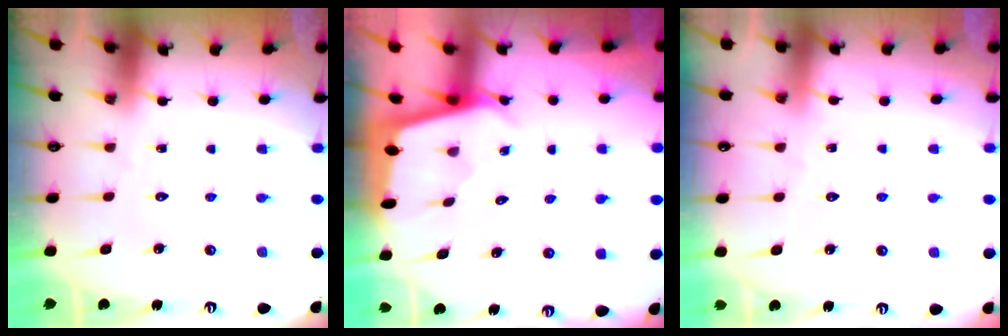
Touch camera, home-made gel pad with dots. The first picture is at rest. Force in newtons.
{"total": 2.0, "press": 2.0, "slide": 0.2}
{"total": 3.0, "press": 2.9, "slide": 0.4}